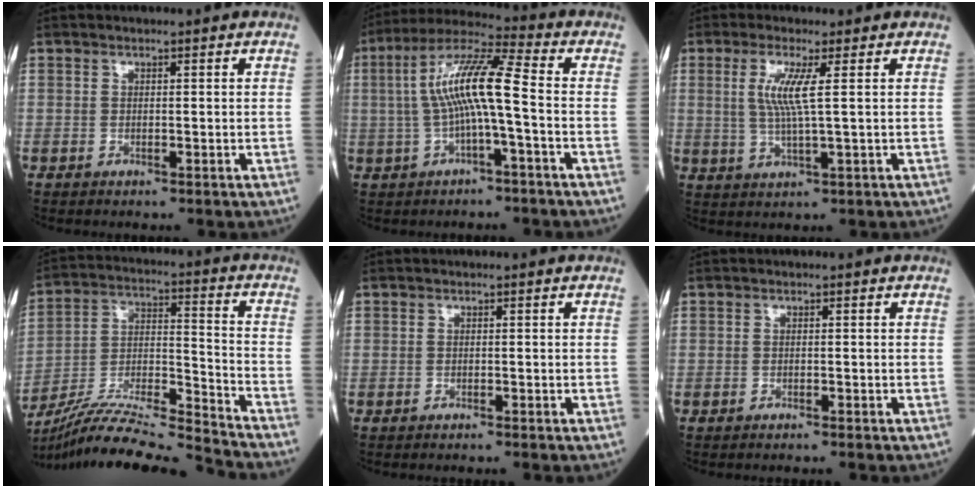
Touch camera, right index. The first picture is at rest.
{"total": 10.8, "force": [-0.4, 0.7, 10.8], "torque": [-0.212, 0.028, -0.009]}
{"total": 5.4, "force": [1.4, -0.3, 5.3], "torque": [-0.114, -0.002, 0.031]}
{"total": 19.9, "force": [-18.8, -1.7, 6.5], "torque": [-0.131, -0.010, -0.321]}
{"total": 1.4, "force": [-1.2, -0.1, 0.7], "torque": [-0.011, 0.001, -0.012]}
{"total": 1.7, "force": [-1.5, -0.1, 0.7], "torque": [-0.012, 0.001, -0.016]}